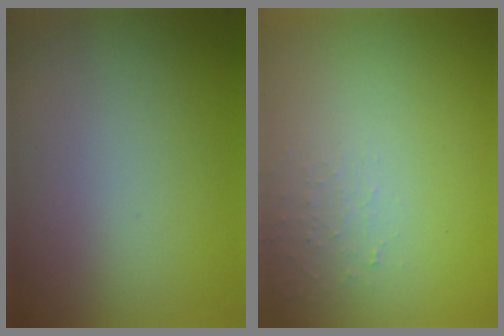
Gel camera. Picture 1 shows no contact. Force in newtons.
{"total": 1.3, "press": 1.3, "slide": 0.2}